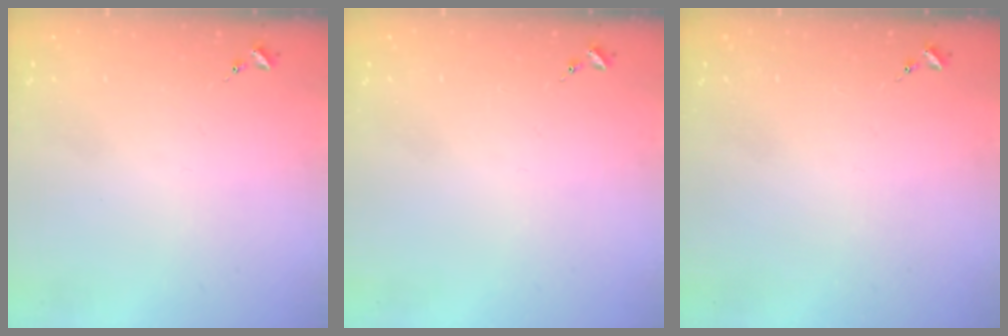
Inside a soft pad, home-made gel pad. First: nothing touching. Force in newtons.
{"total": 0.0}
{"total": 0.0}